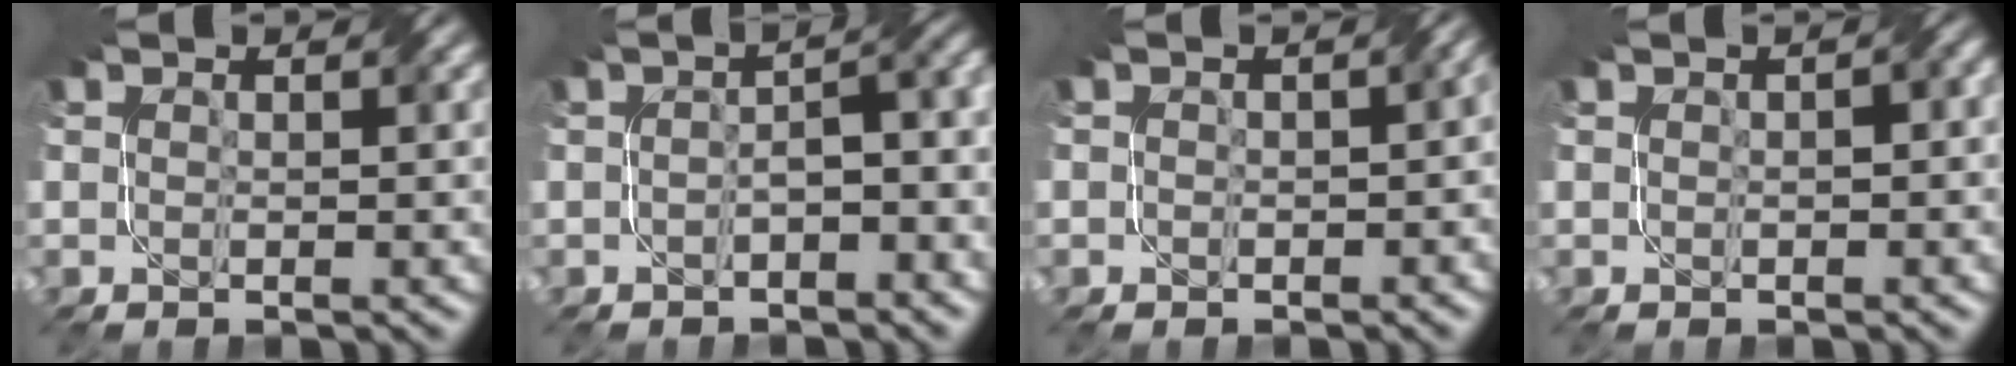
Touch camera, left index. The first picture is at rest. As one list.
[{"total": 4.4, "force": [-1.3, 1.6, 3.8], "torque": [-0.051, 0.011, -0.022]}, {"total": 3.0, "force": [0.0, 2.0, 2.2], "torque": [-0.013, -0.003, 0.000]}, {"total": 2.2, "force": [0.5, 0.9, 2.0], "torque": [-0.028, 0.006, 0.007]}]